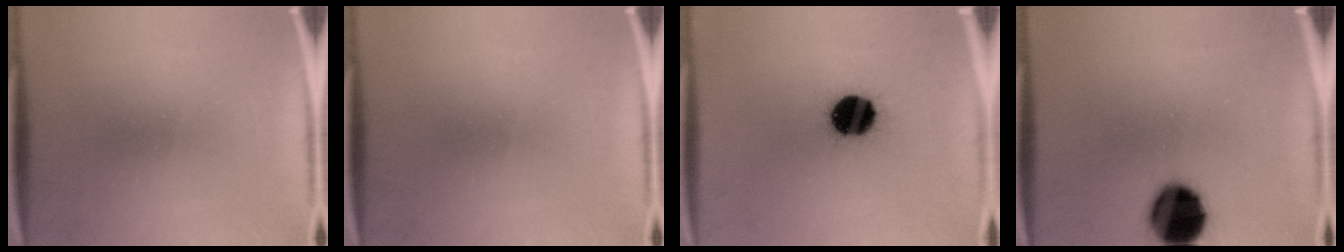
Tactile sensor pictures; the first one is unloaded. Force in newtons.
{"total": 0.0}
{"total": 13.6}
{"total": 16.1}